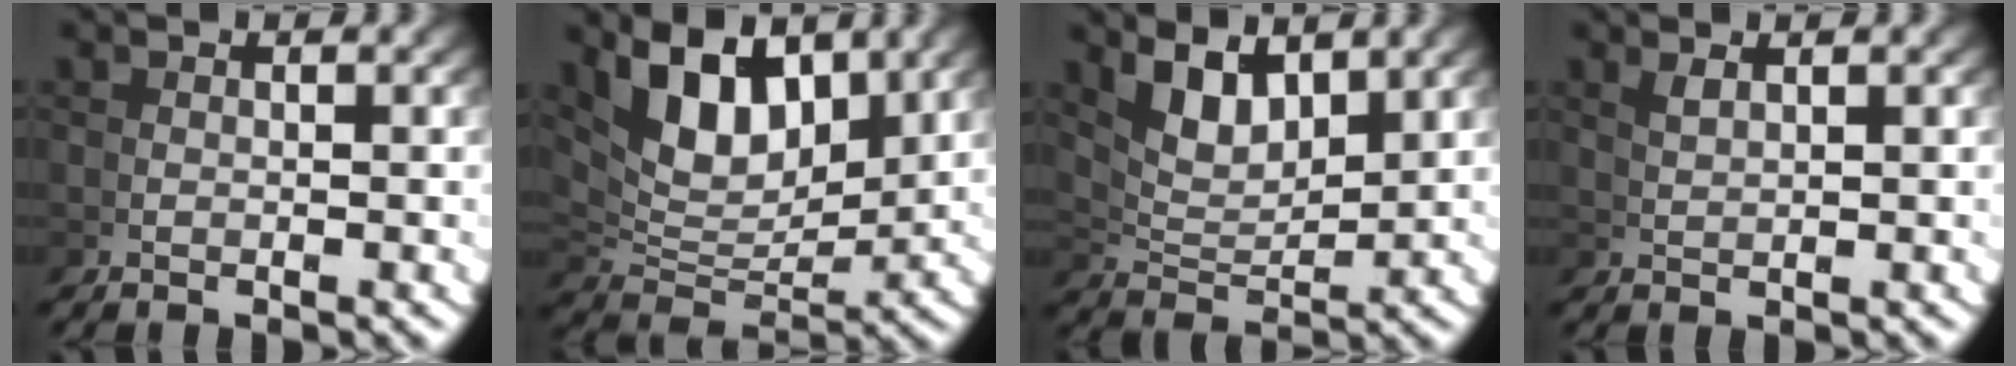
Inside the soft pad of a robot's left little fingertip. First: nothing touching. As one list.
[{"total": 9.8, "force": [3.5, 6.2, 6.8], "torque": [-0.132, -0.013, 0.068]}, {"total": 5.4, "force": [2.7, 2.6, 3.8], "torque": [-0.063, -0.012, 0.056]}, {"total": 1.7, "force": [1.3, -1.1, 0.1], "torque": [0.001, 0.002, 0.035]}]